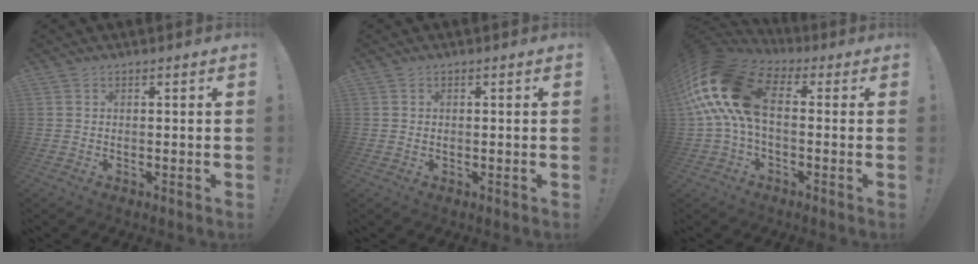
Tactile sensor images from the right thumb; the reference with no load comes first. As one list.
[{"total": 0.6, "force": [0.4, 0.5, -0.1], "torque": [0.002, 0.003, 0.006]}, {"total": 18.6, "force": [2.6, 10.5, 15.1], "torque": [-0.279, 0.009, 0.055]}]